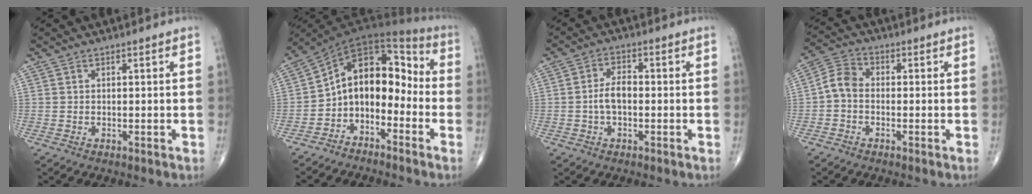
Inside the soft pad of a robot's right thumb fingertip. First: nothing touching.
{"total": 12.4, "force": [-3.6, 8.2, 8.6], "torque": [-0.102, 0.091, -0.077]}
{"total": 4.3, "force": [-0.8, 2.4, 3.5], "torque": [-0.066, 0.019, -0.017]}
{"total": 4.7, "force": [-0.9, 3.4, 3.1], "torque": [-0.053, 0.018, -0.034]}